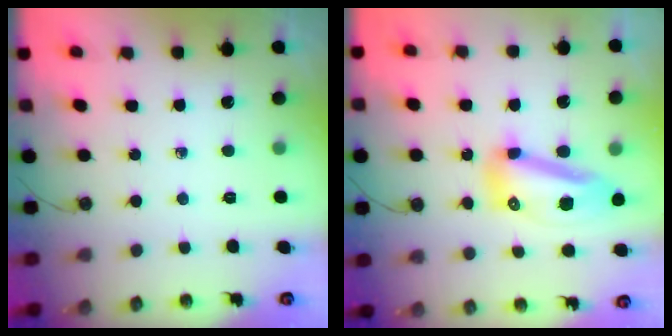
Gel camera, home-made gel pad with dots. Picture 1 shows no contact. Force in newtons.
{"total": 11.9, "press": 11.8, "slide": 1.3}